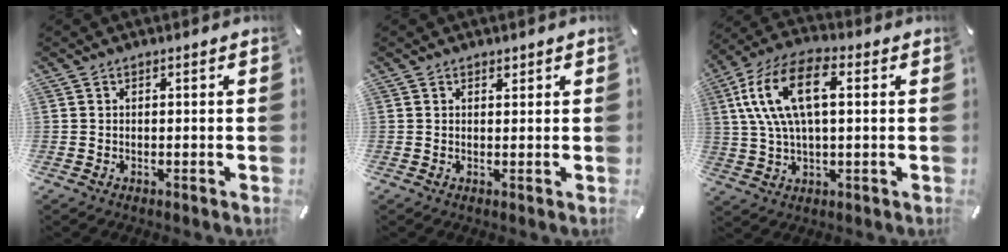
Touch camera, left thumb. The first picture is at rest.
{"total": 0.9, "force": [0.7, 0.7, 0.1], "torque": [0.006, -0.004, 0.011]}
{"total": 14.4, "force": [3.6, 7.1, 12.0], "torque": [-0.267, 0.003, 0.061]}